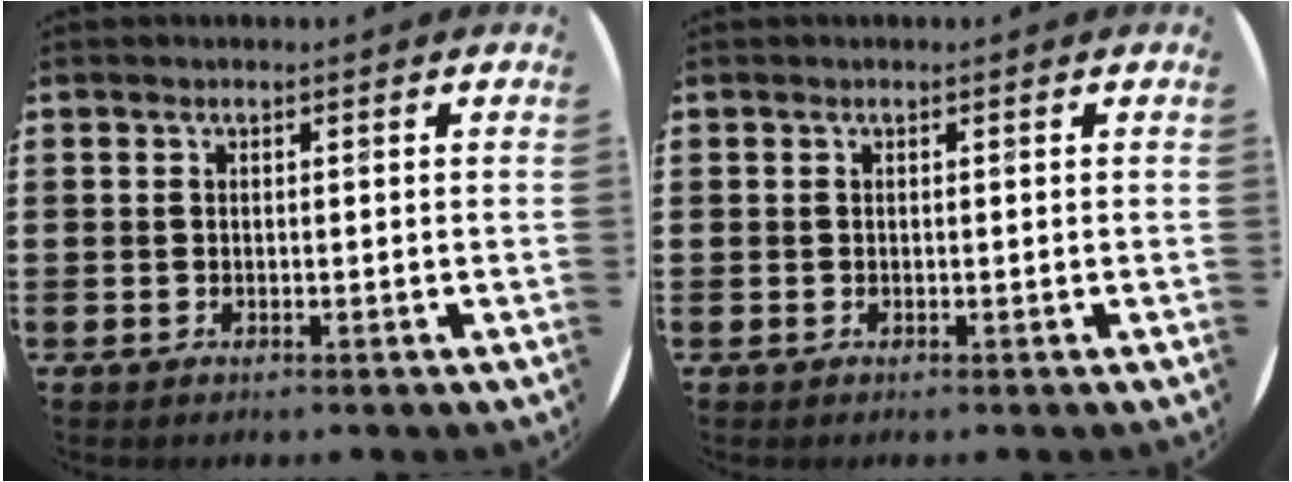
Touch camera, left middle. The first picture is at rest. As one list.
[{"total": 0.0}]